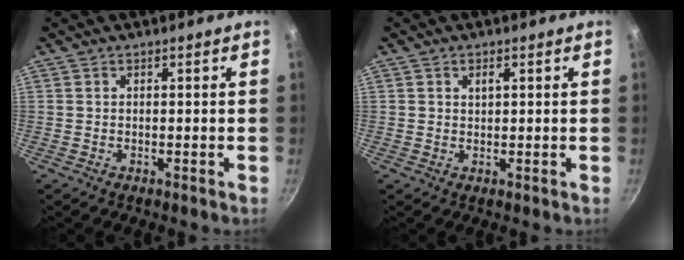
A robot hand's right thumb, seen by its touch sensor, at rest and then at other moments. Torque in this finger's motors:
{"motor_torque": [-0.29, 0.14, -0.19, 0.27, 0.08]}